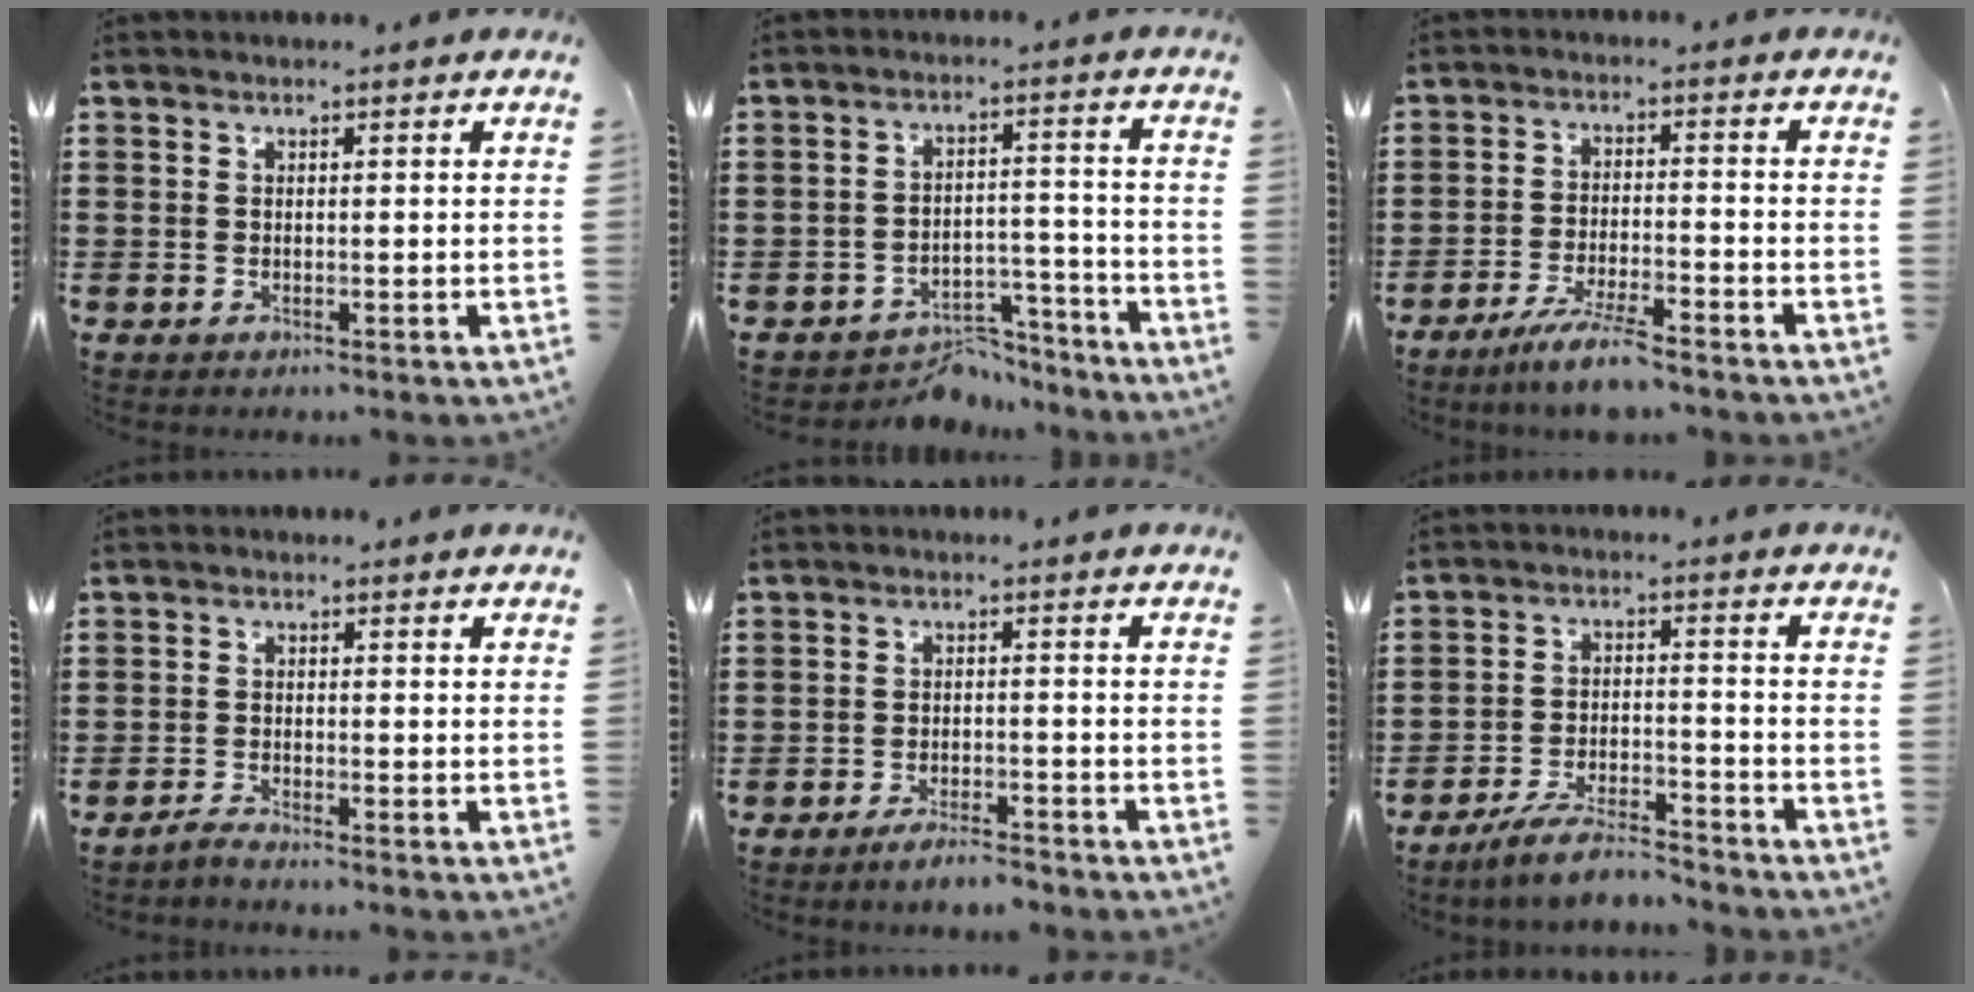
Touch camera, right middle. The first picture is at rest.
{"total": 5.7, "force": [-5.5, 1.5, 0.6], "torque": [-0.008, 0.018, -0.108]}
{"total": 6.1, "force": [-5.0, 0.2, 3.4], "torque": [-0.072, -0.013, -0.094]}
{"total": 1.8, "force": [-1.6, -0.3, 0.6], "torque": [-0.020, -0.004, -0.033]}
{"total": 3.3, "force": [-3.0, 0.1, 1.3], "torque": [-0.022, 0.002, -0.057]}
{"total": 6.5, "force": [-5.9, 0.5, 2.7], "torque": [-0.061, -0.004, -0.114]}